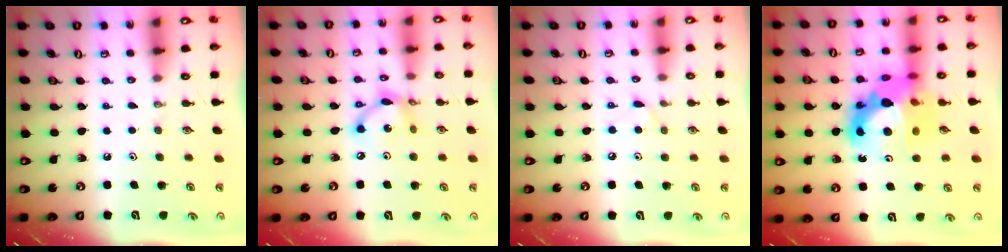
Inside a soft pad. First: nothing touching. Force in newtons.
{"total": 9.3, "press": 9.3, "slide": 0.7}
{"total": 4.6, "press": 4.5, "slide": 0.6}
{"total": 16.3, "press": 16.1, "slide": 2.9}